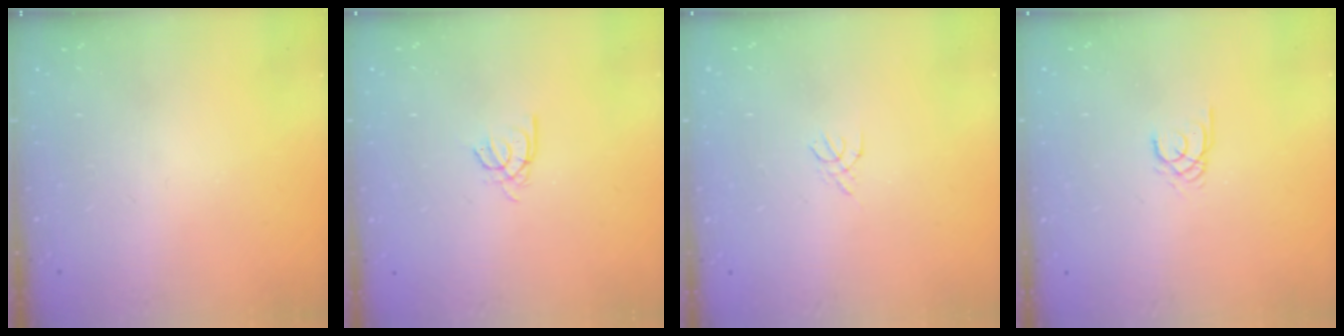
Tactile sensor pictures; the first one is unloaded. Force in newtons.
{"total": 2.4, "press": 2.4, "slide": 0.4}
{"total": 1.8, "press": 1.7, "slide": 0.5}
{"total": 1.7, "press": 1.7, "slide": 0.2}